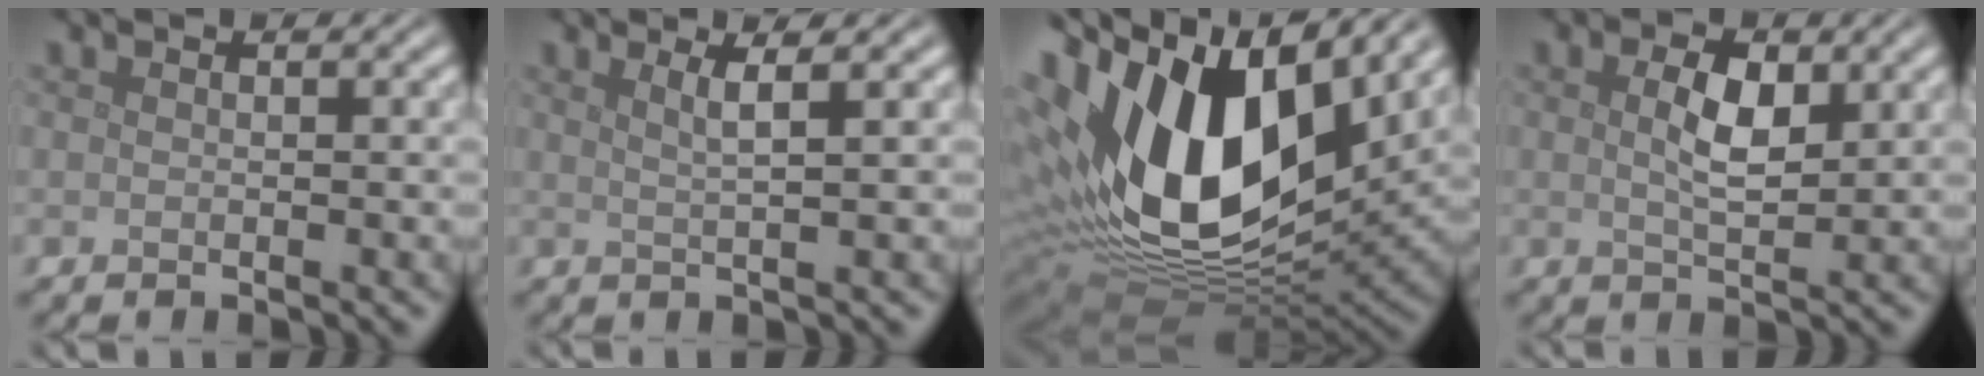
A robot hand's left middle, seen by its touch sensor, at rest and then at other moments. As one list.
[{"total": 2.2, "force": [1.0, 0.5, 1.9], "torque": [-0.027, 0.004, 0.011]}, {"total": 17.4, "force": [5.5, 10.1, 13.0], "torque": [-0.267, -0.003, 0.103]}, {"total": 3.3, "force": [0.9, 1.5, 2.8], "torque": [-0.059, 0.000, 0.019]}]